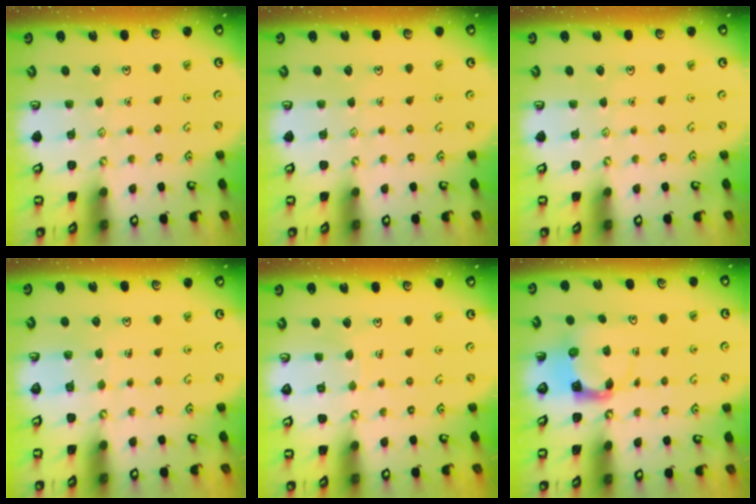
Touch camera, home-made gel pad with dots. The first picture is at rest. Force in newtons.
{"total": 0.0}
{"total": 0.0}
{"total": 3.6, "press": 3.6, "slide": 0.3}
{"total": 2.7, "press": 2.7, "slide": 0.1}
{"total": 3.5, "press": 3.5, "slide": 0.4}